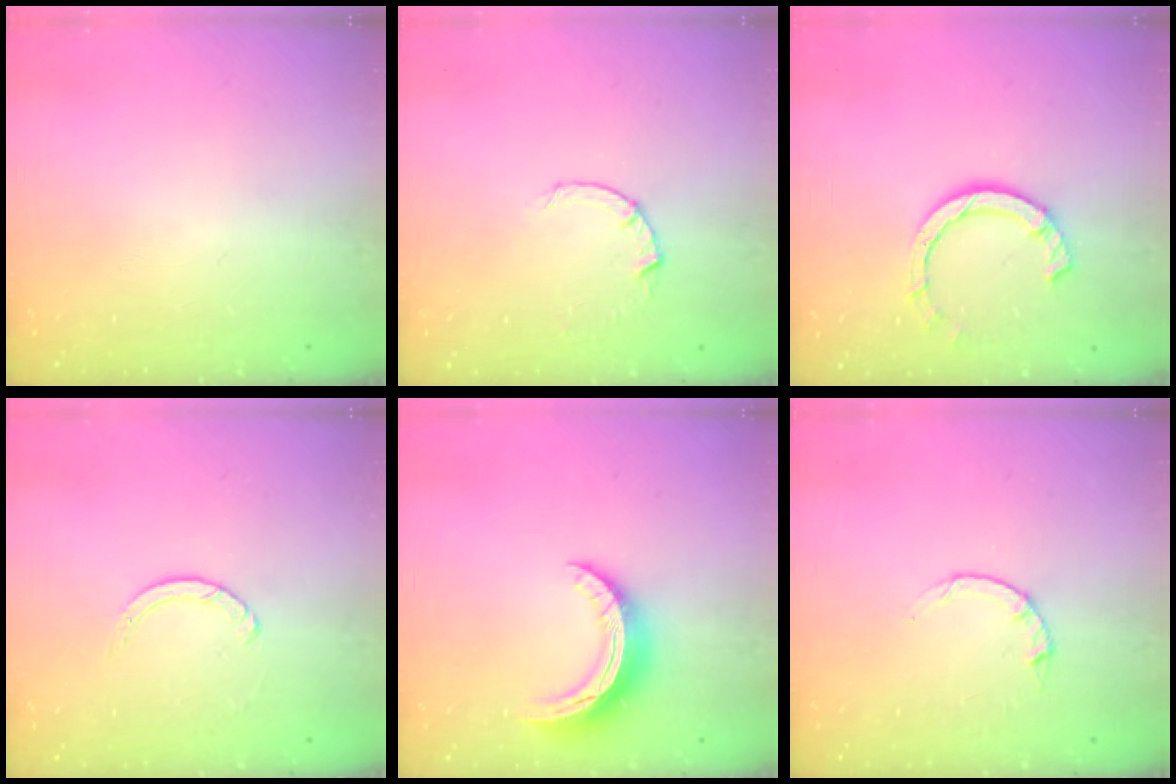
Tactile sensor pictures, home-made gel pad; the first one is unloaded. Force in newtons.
{"total": 2.6, "press": 2.6, "slide": 0.4}
{"total": 7.1, "press": 7.0, "slide": 1.1}
{"total": 1.3, "press": 1.2, "slide": 0.2}
{"total": 9.9, "press": 9.9, "slide": 0.7}
{"total": 2.2, "press": 2.1, "slide": 0.4}